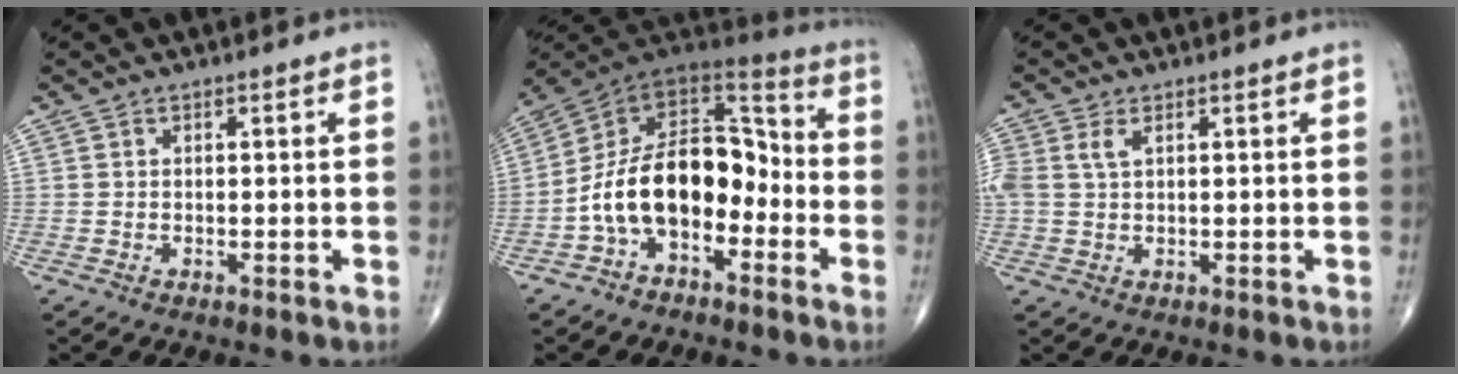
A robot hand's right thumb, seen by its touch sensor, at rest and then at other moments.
{"total": 17.3, "force": [-4.8, 10.5, 12.9], "torque": [-0.192, 0.077, -0.093]}
{"total": 3.4, "force": [1.3, 1.8, 2.6], "torque": [-0.072, 0.014, 0.031]}